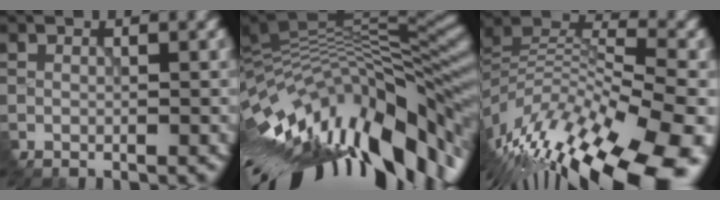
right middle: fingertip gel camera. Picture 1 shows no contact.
{"total": 15.6, "force": [-5.4, 5.5, 13.6], "torque": [-0.232, 0.001, -0.095]}
{"total": 12.4, "force": [-6.1, 4.5, 9.8], "torque": [-0.210, -0.001, -0.099]}